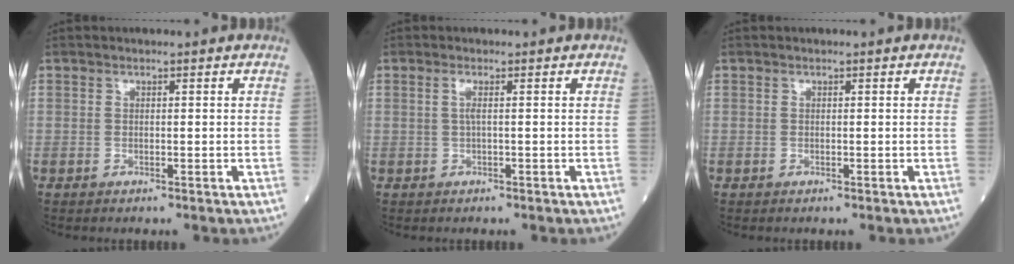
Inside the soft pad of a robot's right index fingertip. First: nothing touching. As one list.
[{"total": 1.1, "force": [0.0, -0.2, 1.0], "torque": [-0.026, 0.000, -0.002]}, {"total": 0.0}]